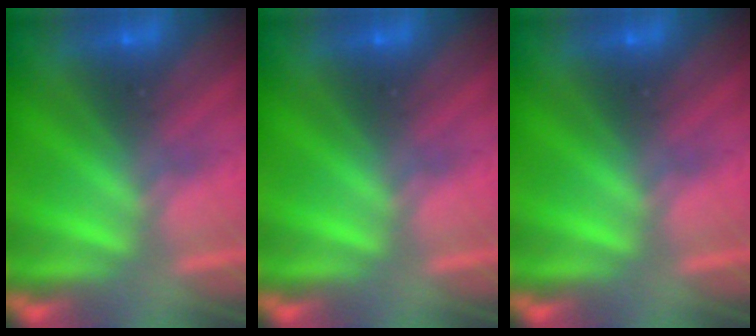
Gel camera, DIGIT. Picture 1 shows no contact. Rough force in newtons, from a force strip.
{"total": 0.0}
{"total": 0.0}